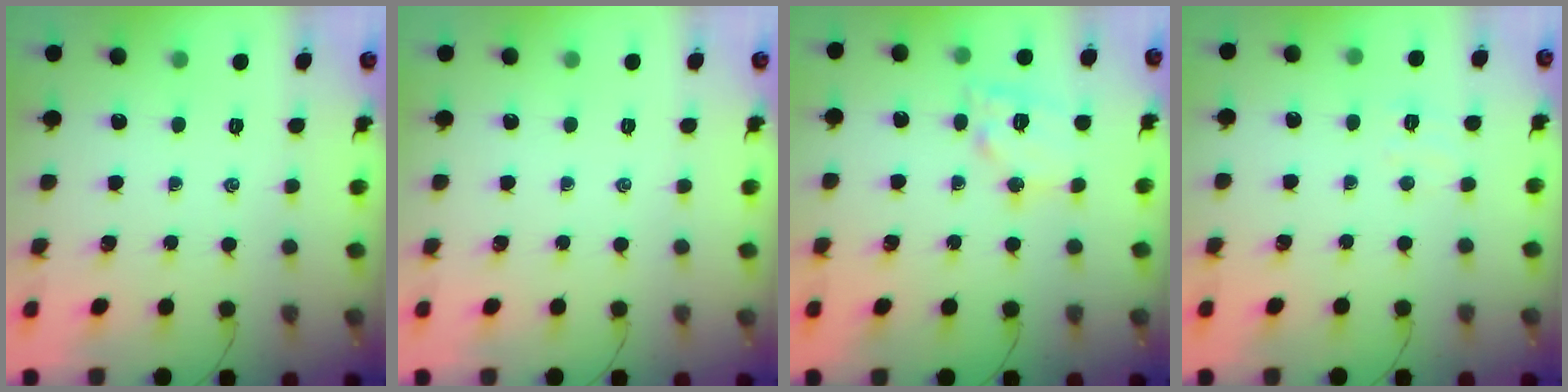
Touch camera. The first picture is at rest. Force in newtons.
{"total": 0.0}
{"total": 12.6, "press": 12.5, "slide": 1.5}
{"total": 4.5, "press": 4.3, "slide": 1.2}